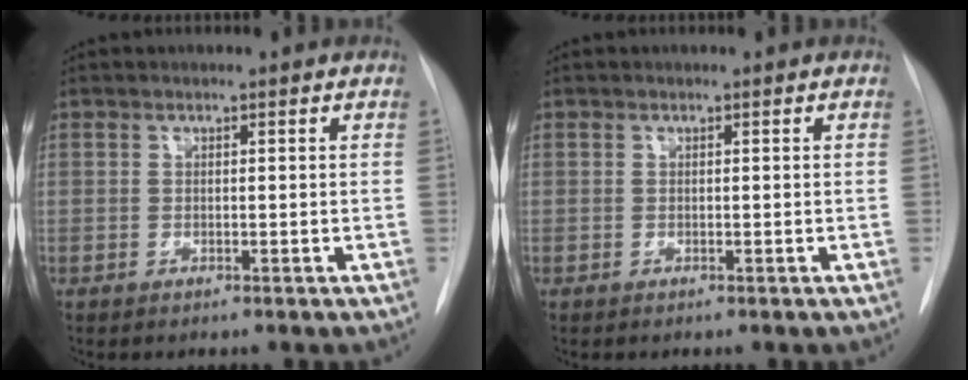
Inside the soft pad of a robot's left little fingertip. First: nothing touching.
{"total": 0.0}